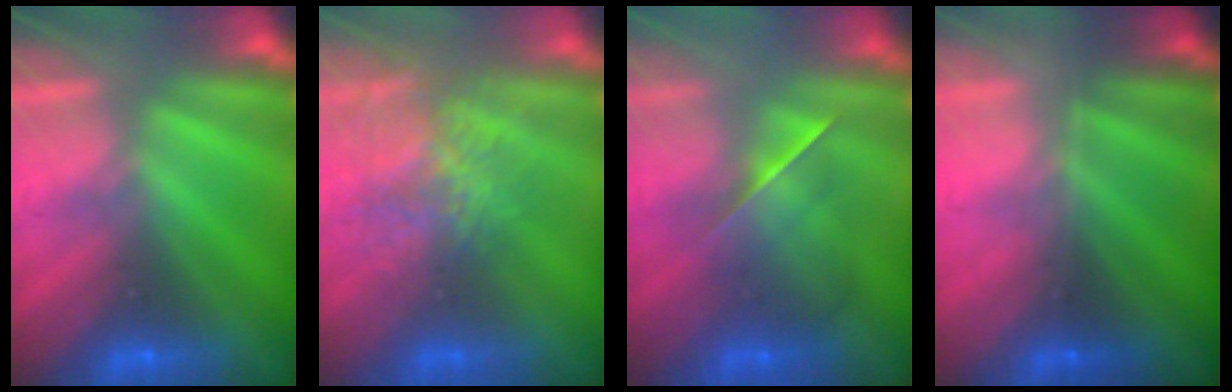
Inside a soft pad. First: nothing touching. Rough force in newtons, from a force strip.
{"total": 3.8}
{"total": 2.4}
{"total": 1.6}